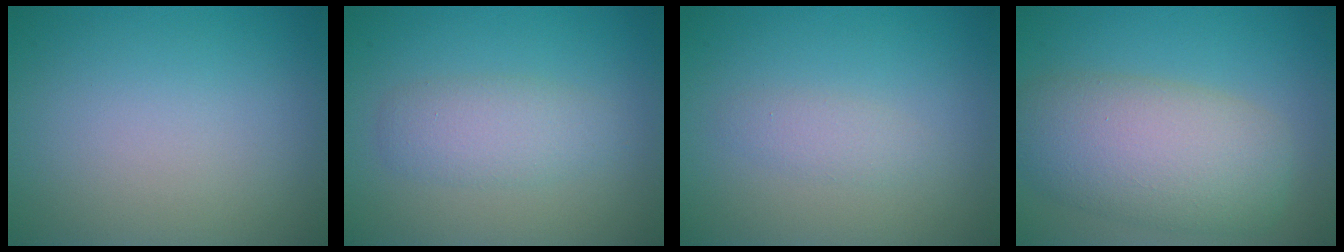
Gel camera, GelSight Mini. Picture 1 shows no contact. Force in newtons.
{"total": 2.8, "press": 2.8, "slide": 0.1}
{"total": 1.3, "press": 1.3, "slide": 0.0}
{"total": 7.7, "press": 7.7, "slide": 0.6}